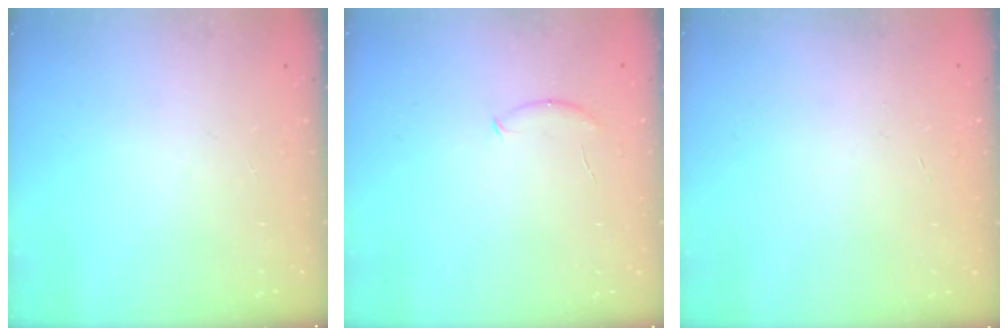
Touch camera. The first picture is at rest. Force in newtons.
{"total": 5.8, "press": 5.7, "slide": 1.2}
{"total": 0.6, "press": 0.5, "slide": 0.2}